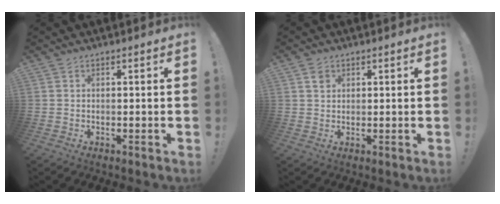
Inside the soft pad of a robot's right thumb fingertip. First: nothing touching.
{"total": 2.1, "force": [1.2, 1.6, 0.7], "torque": [0.008, -0.009, 0.018]}